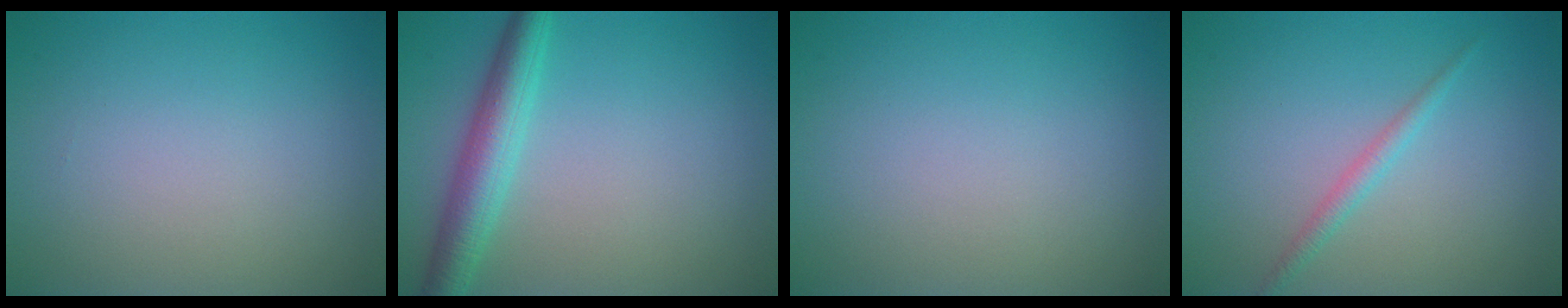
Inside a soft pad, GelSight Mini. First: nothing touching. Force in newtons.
{"total": 4.2, "press": 4.2, "slide": 0.1}
{"total": 0.0}
{"total": 1.4, "press": 1.4, "slide": 0.0}